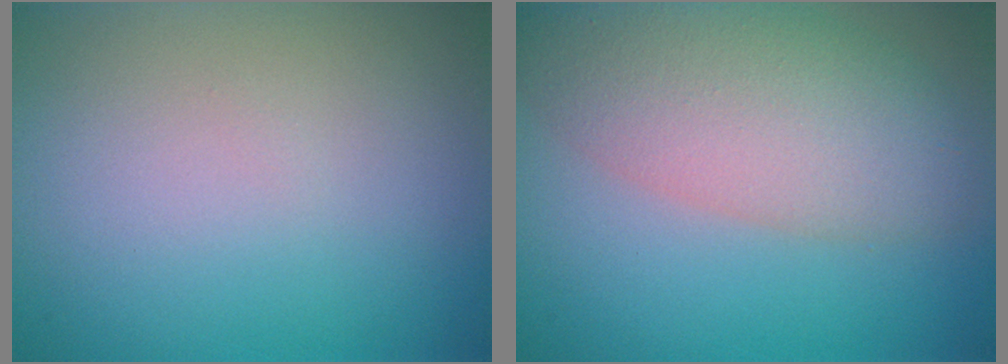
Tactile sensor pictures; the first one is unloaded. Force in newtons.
{"total": 7.7, "press": 7.7, "slide": 0.4}